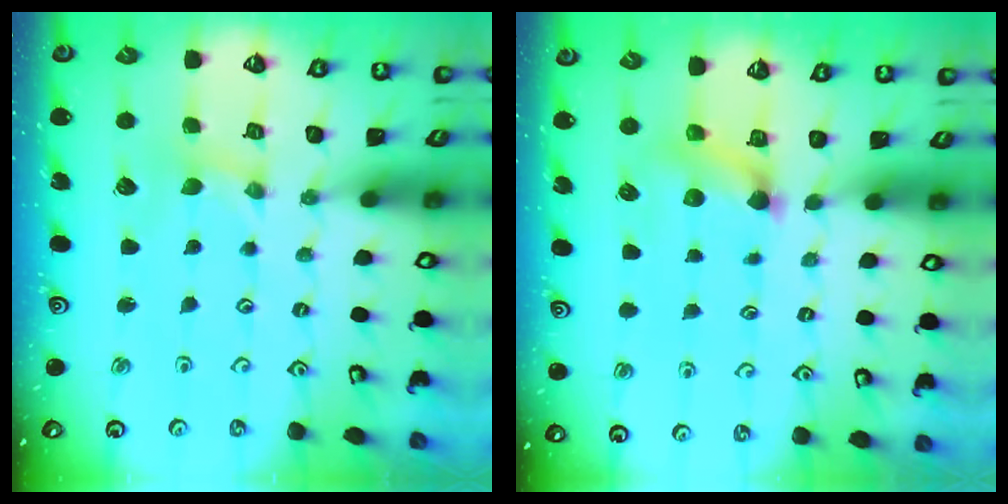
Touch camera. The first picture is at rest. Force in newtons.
{"total": 6.1, "press": 6.0, "slide": 0.9}